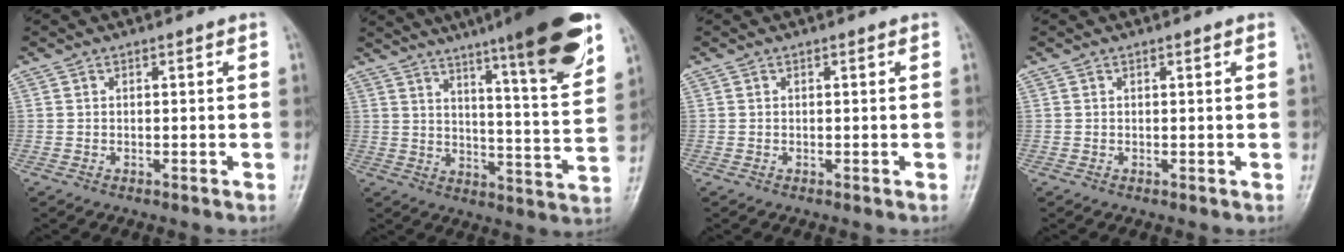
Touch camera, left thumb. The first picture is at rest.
{"total": 20.4, "force": [12.9, 2.3, 15.6], "torque": [-0.205, -0.055, 0.184]}
{"total": 0.0}
{"total": 0.6, "force": [0.4, 0.0, 0.4], "torque": [-0.007, 0.001, 0.005]}